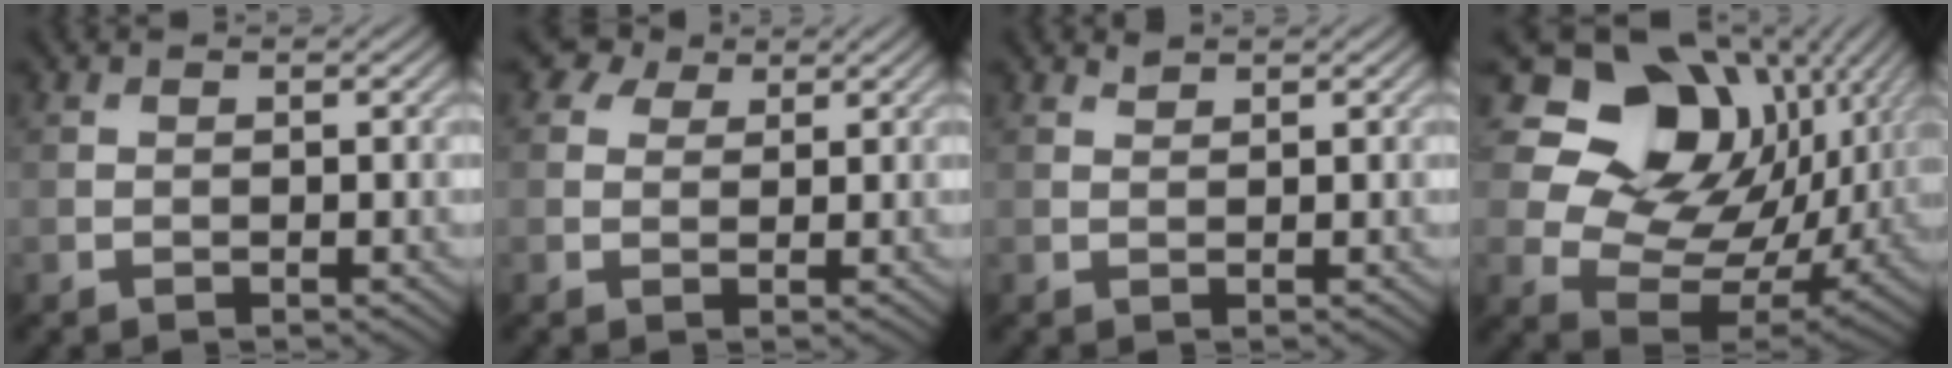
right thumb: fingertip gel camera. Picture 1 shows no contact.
{"total": 2.8, "force": [1.7, 2.0, 1.1], "torque": [-0.026, 0.008, 0.028]}
{"total": 0.8, "force": [0.8, 0.0, 0.0], "torque": [-0.005, 0.001, 0.020]}
{"total": 17.8, "force": [6.5, 13.0, 10.3], "torque": [-0.209, 0.023, 0.128]}